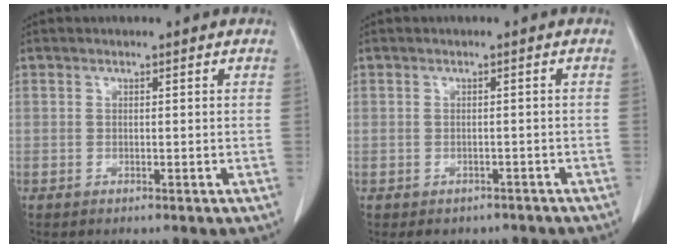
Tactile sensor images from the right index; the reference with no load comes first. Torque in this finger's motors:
{"motor_torque": [-0.96, -0.15, -0.45, -0.19]}